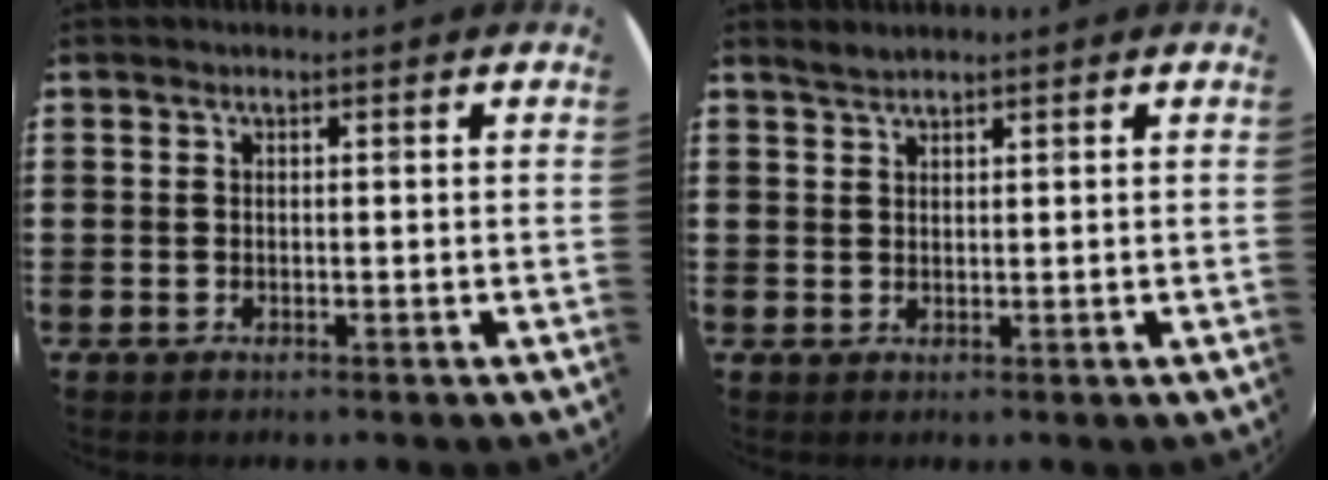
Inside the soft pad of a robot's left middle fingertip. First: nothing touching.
{"total": 1.5, "force": [1.4, 0.2, 0.3], "torque": [-0.007, 0.002, 0.027]}